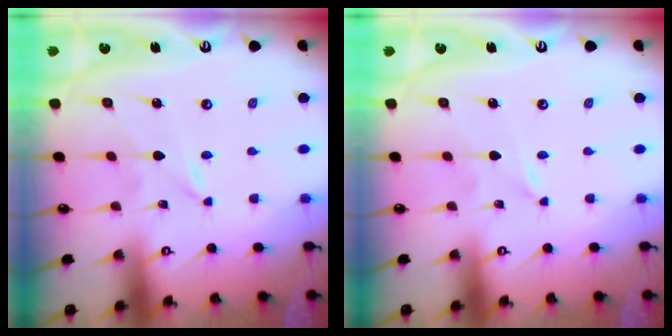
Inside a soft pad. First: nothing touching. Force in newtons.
{"total": 0.0}